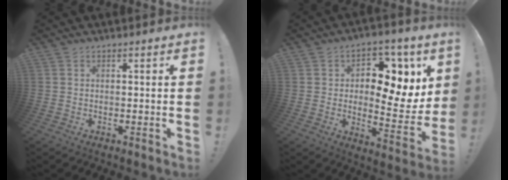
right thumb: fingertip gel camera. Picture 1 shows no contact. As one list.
[{"total": 11.2, "force": [3.5, 7.2, 7.9], "torque": [-0.097, -0.034, 0.060]}]